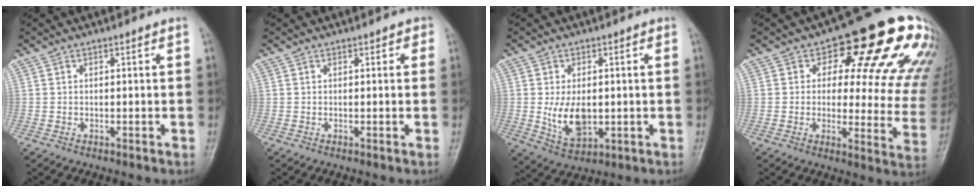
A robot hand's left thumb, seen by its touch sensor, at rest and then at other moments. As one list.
[{"total": 1.2, "force": [0.6, 0.8, 0.7], "torque": [0.006, 0.001, 0.002]}, {"total": 8.1, "force": [-0.3, 5.1, 6.3], "torque": [-0.098, -0.012, 0.006]}, {"total": 21.2, "force": [10.2, 9.8, 15.8], "torque": [-0.146, -0.024, 0.115]}]